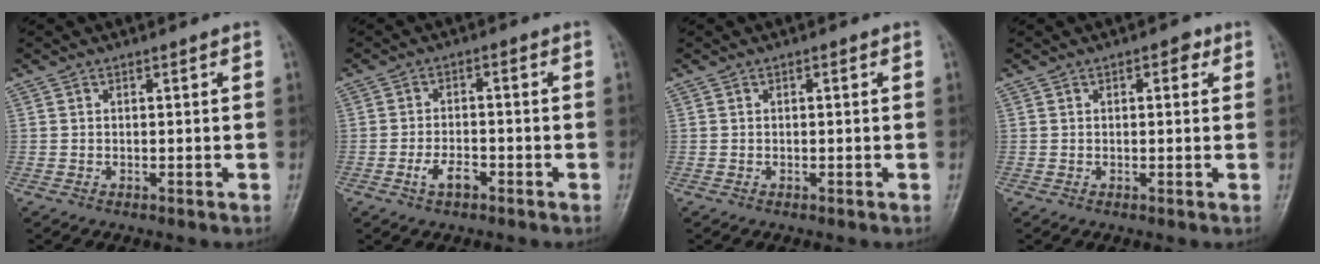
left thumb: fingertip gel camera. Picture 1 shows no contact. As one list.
[{"total": 4.1, "force": [-2.2, 2.1, 2.7], "torque": [-0.047, 0.020, -0.041]}, {"total": 0.0}, {"total": 2.3, "force": [1.0, 1.4, 1.7], "torque": [-0.008, 0.004, 0.007]}]